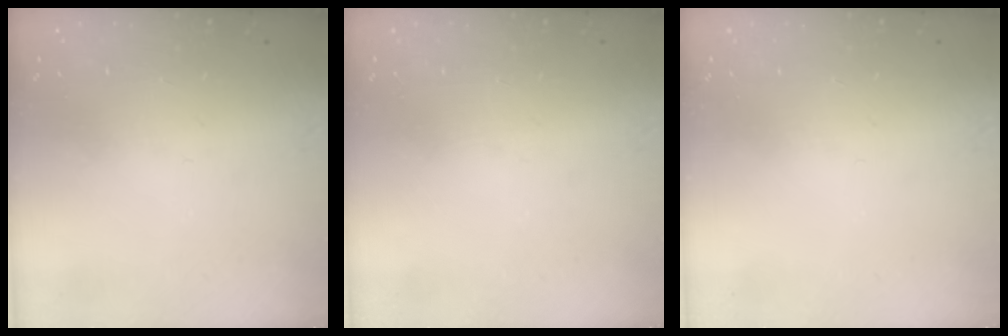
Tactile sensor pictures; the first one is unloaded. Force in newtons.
{"total": 0.0}
{"total": 0.0}